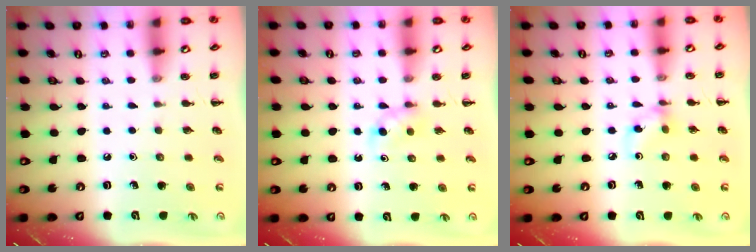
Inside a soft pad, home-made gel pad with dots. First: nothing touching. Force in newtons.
{"total": 3.1, "press": 2.8, "slide": 1.2}
{"total": 4.2, "press": 4.2, "slide": 0.5}